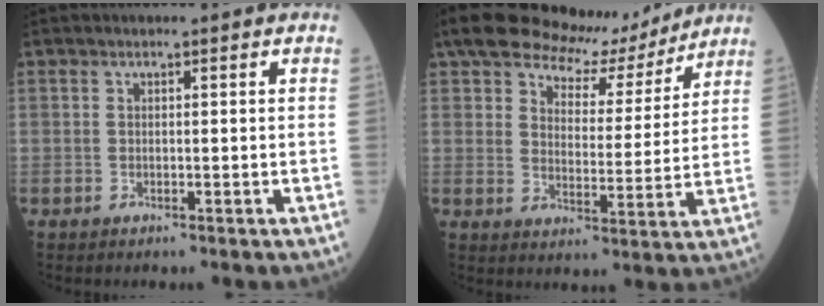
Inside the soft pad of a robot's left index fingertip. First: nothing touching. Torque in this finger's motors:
{"motor_torque": [1.09, -1.04, 0.23, 0.01]}